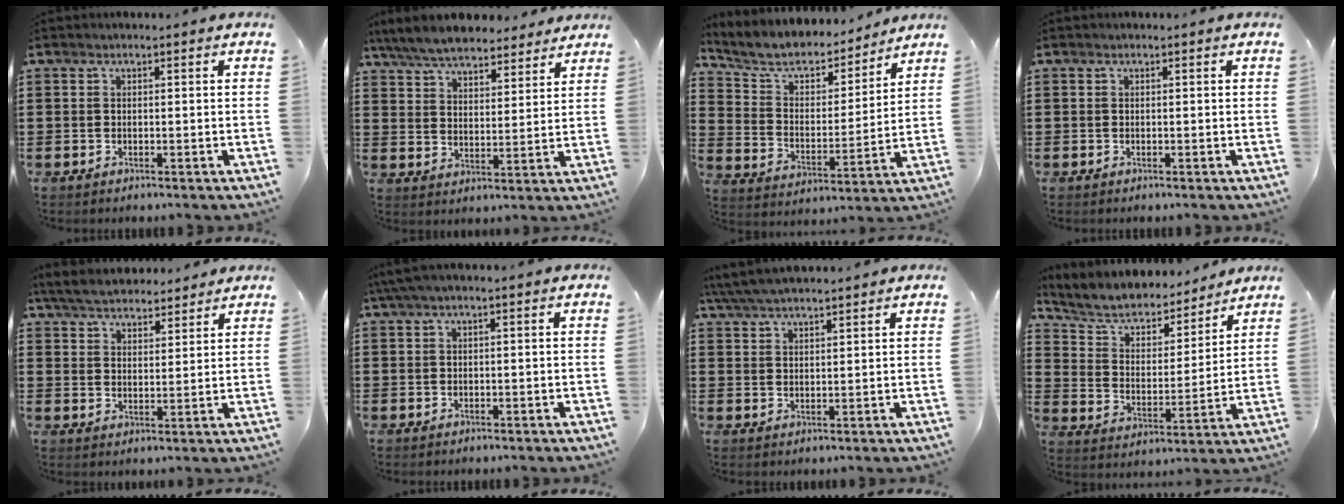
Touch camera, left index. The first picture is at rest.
{"total": 6.9, "force": [6.5, 1.6, 2.0], "torque": [-0.066, -0.021, 0.117]}
{"total": 6.0, "force": [5.1, 2.4, 2.1], "torque": [-0.070, -0.030, 0.083]}
{"total": 0.0}
{"total": 5.4, "force": [5.1, 1.3, 1.2], "torque": [-0.043, -0.014, 0.095]}
{"total": 1.3, "force": [-0.1, 0.2, 1.3], "torque": [-0.029, -0.006, -0.004]}
{"total": 4.6, "force": [4.2, 0.4, 1.7], "torque": [-0.046, -0.006, 0.079]}
{"total": 5.5, "force": [4.8, 2.2, 1.7], "torque": [-0.061, -0.031, 0.076]}